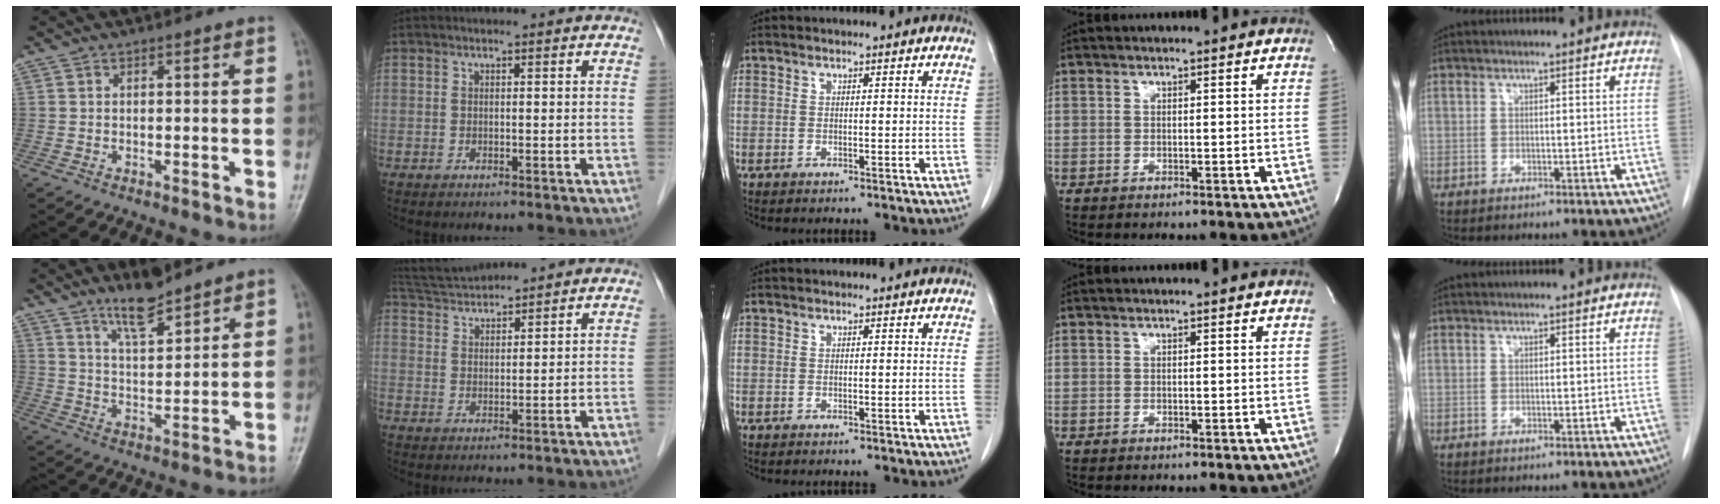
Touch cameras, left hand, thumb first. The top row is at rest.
{"thumb": {"total": 7.6, "force": [6.1, 1.9, 4.3], "torque": [-0.062, -0.047, 0.109]}, "index": {"total": 5.7, "force": [5.7, -0.1, 0.6], "torque": [-0.020, 0.026, 0.110]}}